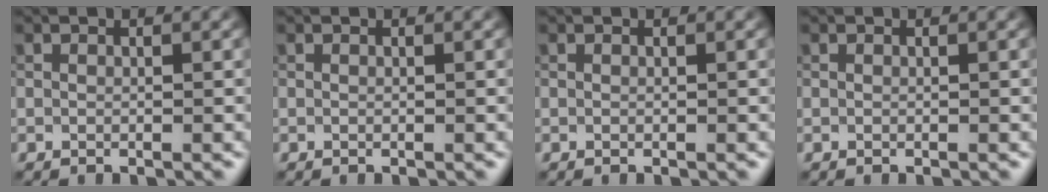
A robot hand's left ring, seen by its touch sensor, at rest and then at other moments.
{"total": 0.0}
{"total": 0.0}
{"total": 0.0}